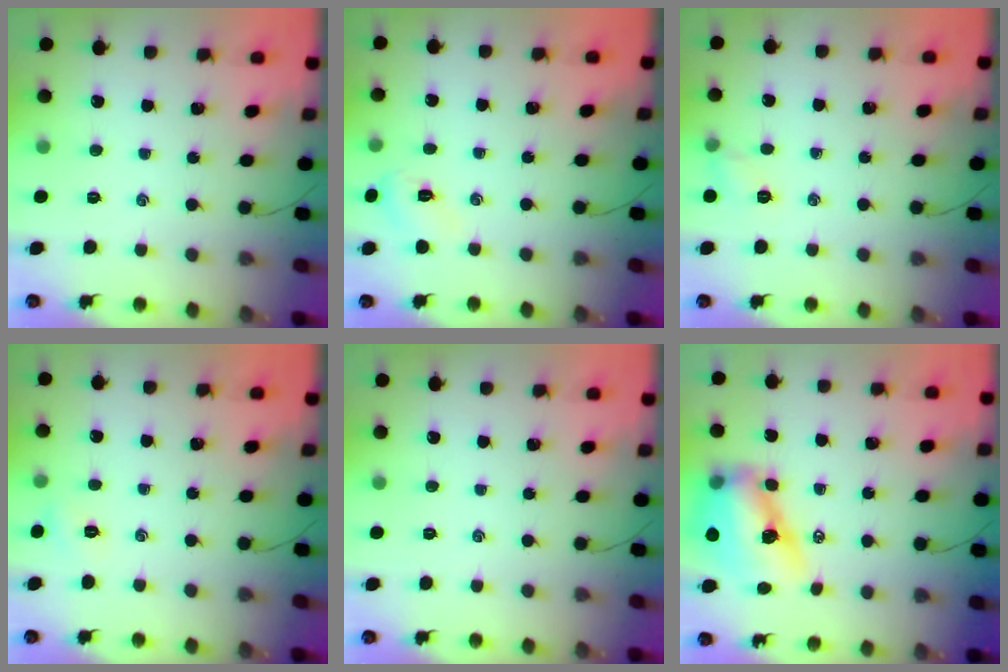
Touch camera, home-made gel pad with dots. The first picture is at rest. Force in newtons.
{"total": 3.5, "press": 3.4, "slide": 0.9}
{"total": 5.7, "press": 5.5, "slide": 1.5}
{"total": 2.1, "press": 2.1, "slide": 0.6}
{"total": 0.0}
{"total": 12.8, "press": 12.4, "slide": 3.5}